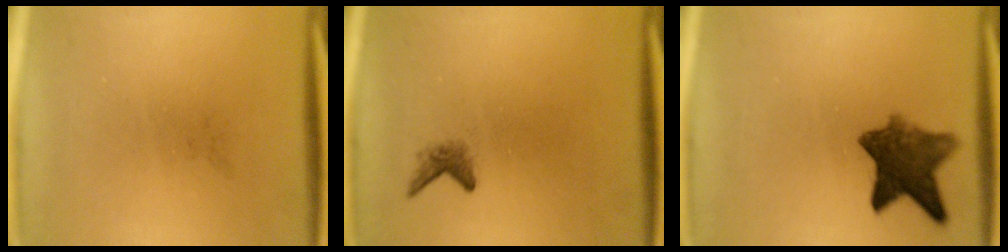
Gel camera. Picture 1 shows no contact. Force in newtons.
{"total": 1.4}
{"total": 8.2}